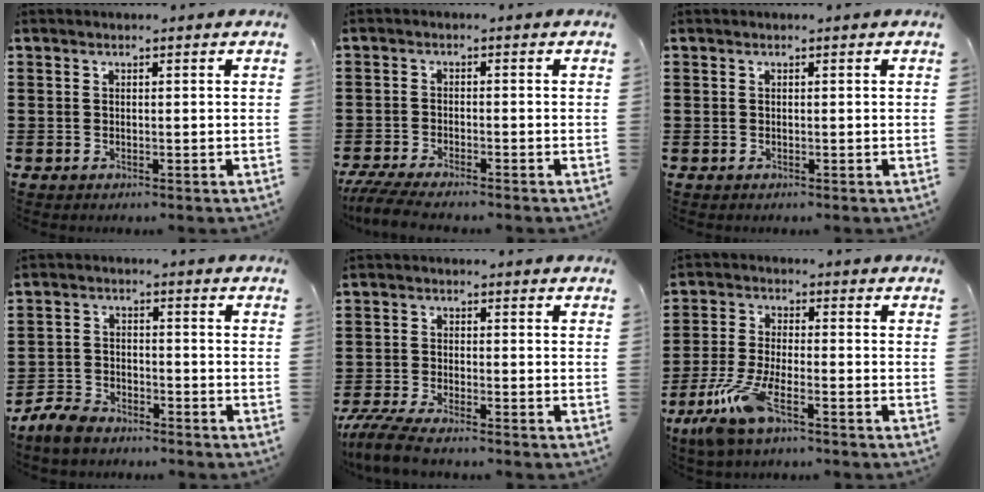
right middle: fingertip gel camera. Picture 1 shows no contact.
{"total": 4.0, "force": [-3.6, 0.1, 1.6], "torque": [-0.048, -0.016, -0.075]}
{"total": 0.0}
{"total": 4.5, "force": [-4.2, 1.2, 1.1], "torque": [-0.042, 0.002, -0.090]}
{"total": 4.6, "force": [-4.1, 0.1, 2.0], "torque": [-0.063, -0.019, -0.086]}
{"total": 8.4, "force": [-5.1, 2.0, 6.4], "torque": [-0.153, -0.014, -0.097]}